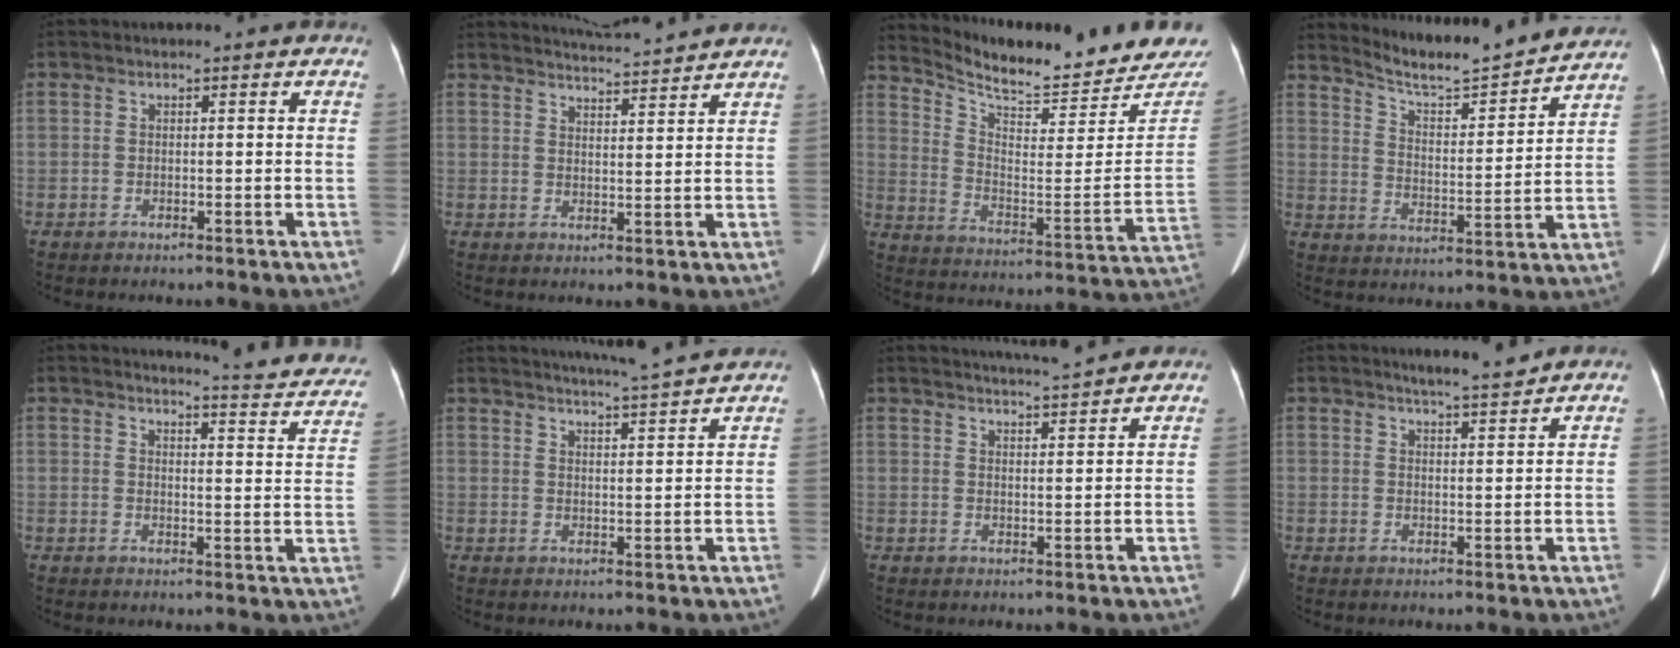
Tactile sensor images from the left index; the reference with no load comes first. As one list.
[{"total": 8.1, "force": [7.9, -0.1, 1.8], "torque": [-0.037, 0.013, 0.110]}, {"total": 21.3, "force": [20.3, 4.0, 5.0], "torque": [-0.080, -0.074, 0.275]}, {"total": 12.7, "force": [12.4, -0.2, 2.7], "torque": [-0.053, -0.003, 0.190]}, {"total": 14.1, "force": [13.5, 1.0, 3.9], "torque": [-0.030, -0.073, 0.129]}, {"total": 9.6, "force": [8.9, -1.0, 3.4], "torque": [-0.060, 0.008, 0.120]}, {"total": 6.7, "force": [6.3, -0.7, 2.0], "torque": [-0.038, 0.007, 0.092]}, {"total": 4.6, "force": [4.1, -0.1, 2.0], "torque": [-0.037, 0.001, 0.064]}]